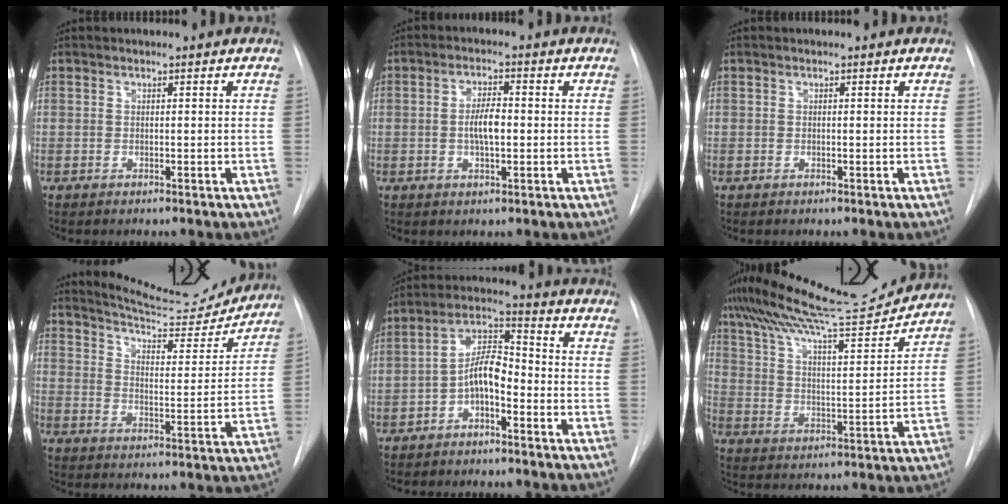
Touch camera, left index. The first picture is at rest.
{"total": 4.2, "force": [-0.4, 1.3, 4.0], "torque": [-0.077, 0.003, -0.008]}
{"total": 0.0}
{"total": 14.6, "force": [14.2, 1.6, 2.8], "torque": [-0.040, -0.032, 0.193]}
{"total": 6.6, "force": [-2.6, 2.5, 5.6], "torque": [-0.109, 0.024, -0.048]}
{"total": 18.0, "force": [16.5, 0.3, 7.0], "torque": [-0.131, -0.008, 0.258]}